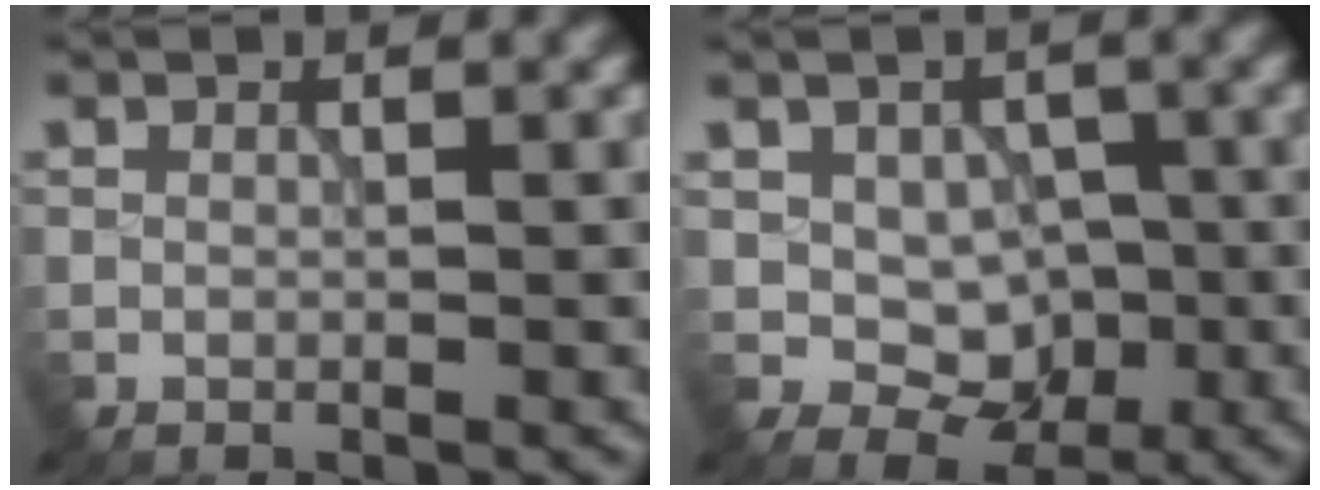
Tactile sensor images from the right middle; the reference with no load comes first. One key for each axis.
{"total": 4.3, "fx": 0.0, "fy": 3.5, "fz": 2.5, "tx": -0.034, "ty": -0.005, "tz": 0.004}